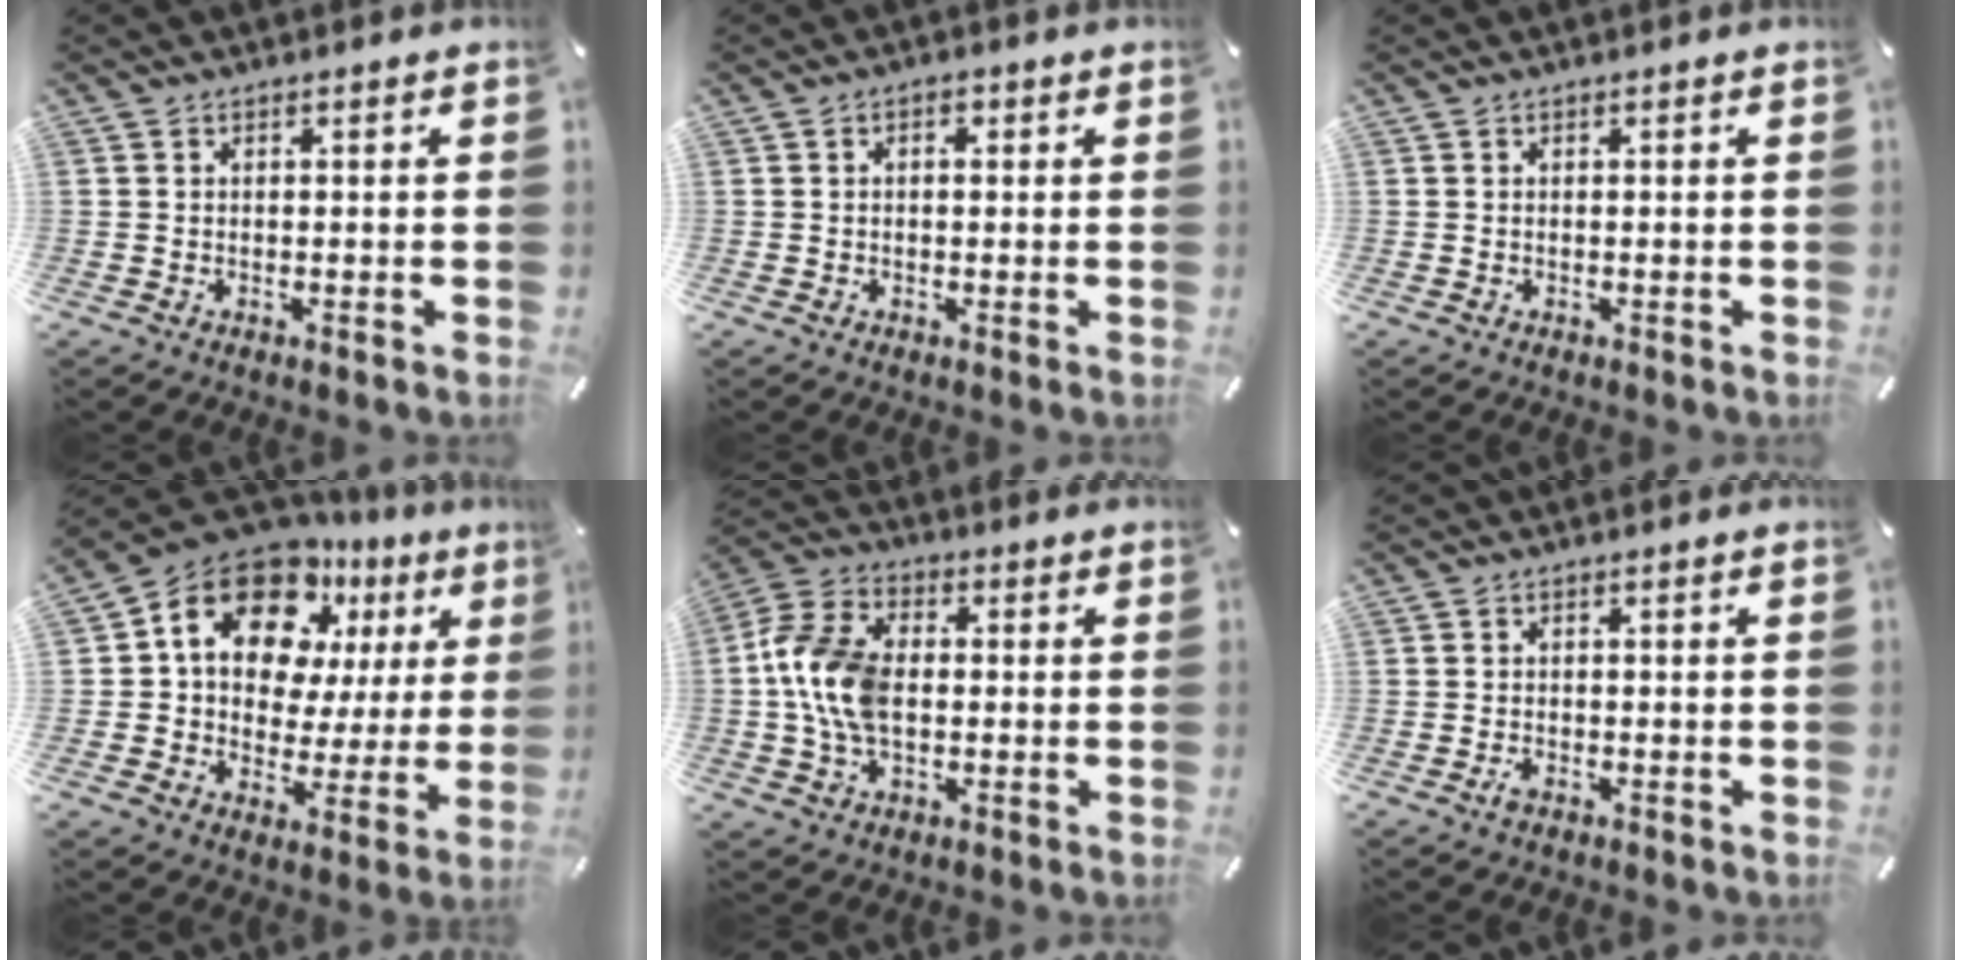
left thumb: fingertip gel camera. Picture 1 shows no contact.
{"total": 1.8, "force": [0.2, 1.2, 1.3], "torque": [-0.018, 0.004, 0.001]}
{"total": 0.0}
{"total": 17.2, "force": [9.9, 11.2, 8.6], "torque": [-0.151, -0.060, 0.175]}
{"total": 12.1, "force": [-0.6, 8.1, 8.9], "torque": [-0.198, 0.013, -0.010]}
{"total": 1.2, "force": [-0.8, 0.6, 0.7], "torque": [-0.022, -0.003, -0.016]}